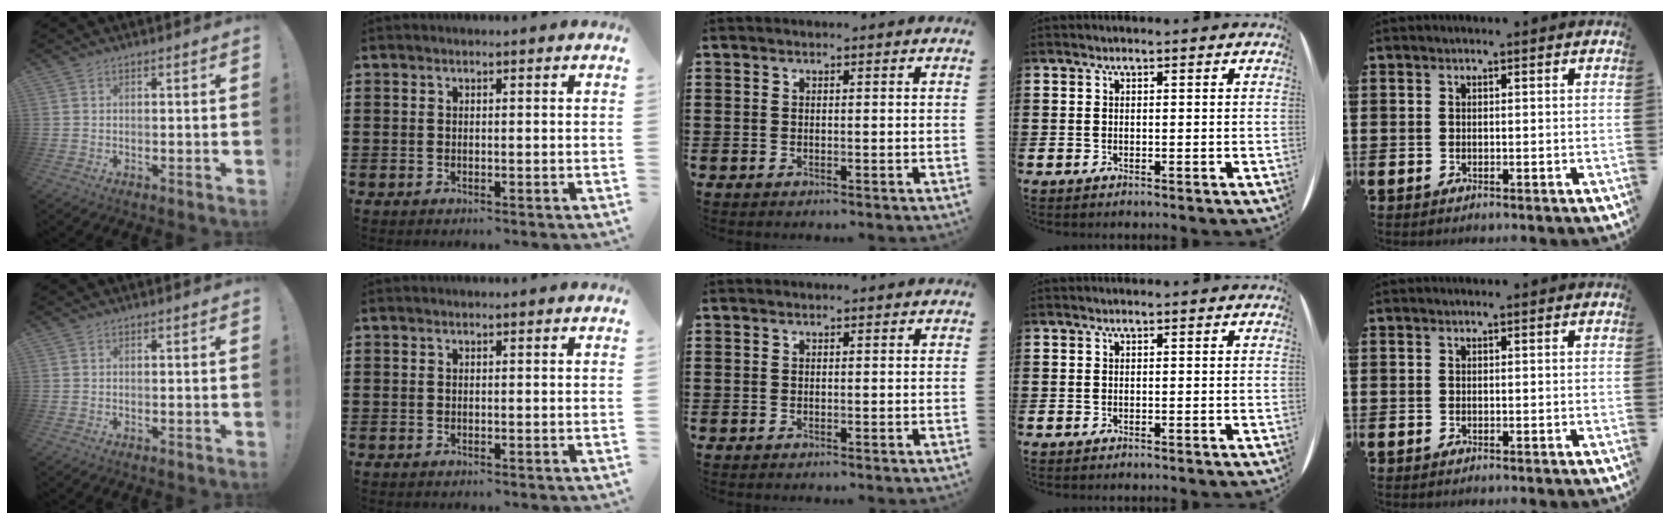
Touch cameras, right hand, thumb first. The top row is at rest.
{}